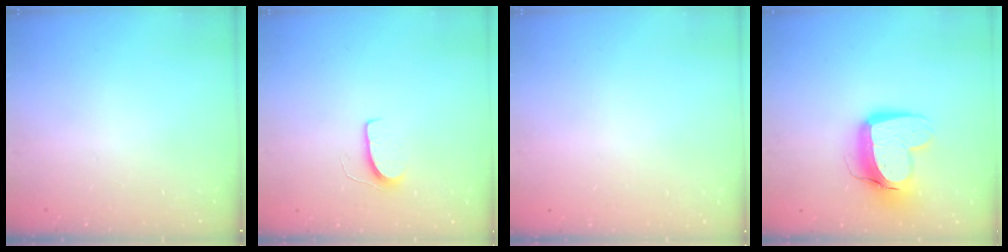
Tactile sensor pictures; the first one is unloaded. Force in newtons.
{"total": 5.8, "press": 5.7, "slide": 0.4}
{"total": 0.0}
{"total": 13.5, "press": 13.4, "slide": 1.4}